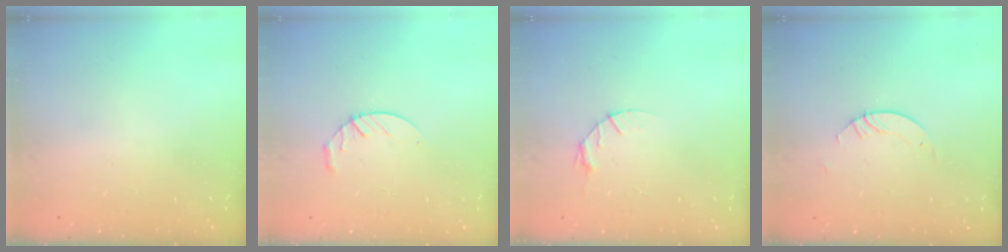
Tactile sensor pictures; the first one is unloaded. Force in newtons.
{"total": 4.2, "press": 4.2, "slide": 0.5}
{"total": 3.9, "press": 3.9, "slide": 0.5}
{"total": 2.1, "press": 2.1, "slide": 0.2}